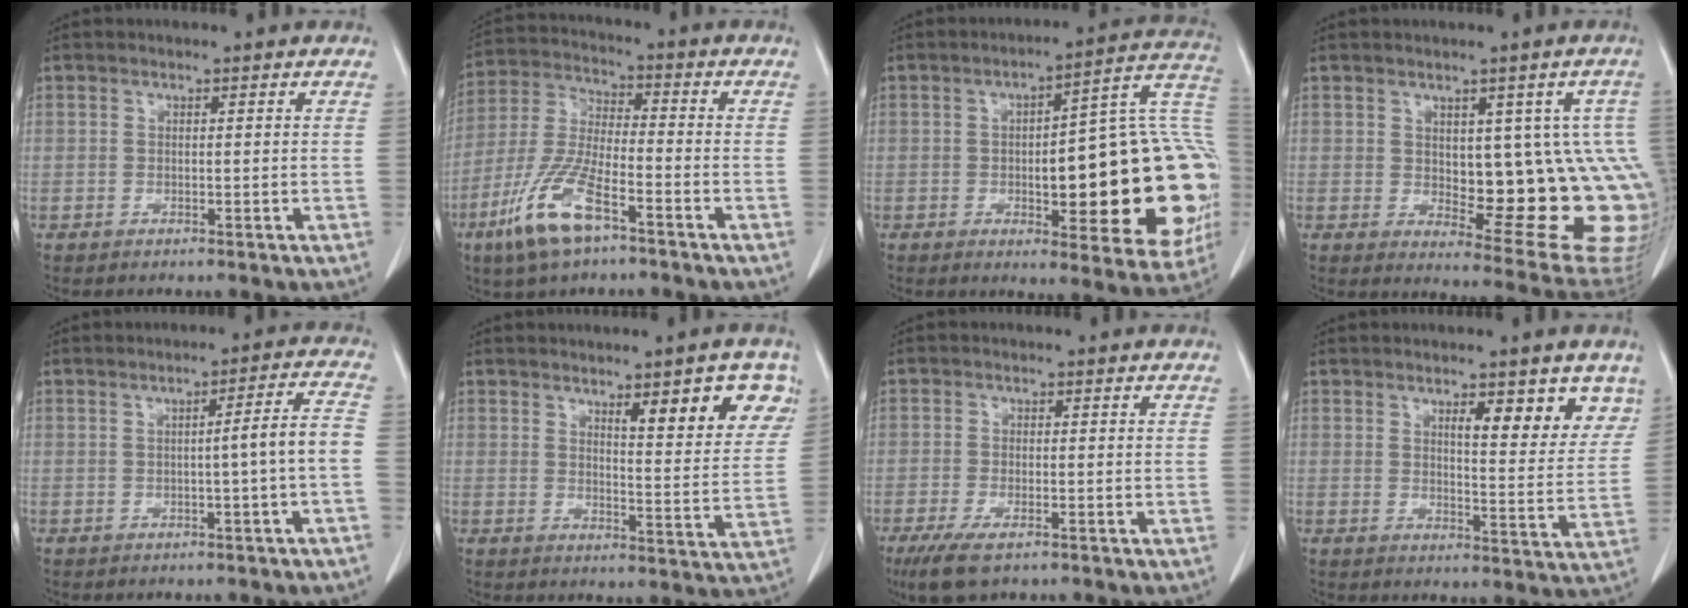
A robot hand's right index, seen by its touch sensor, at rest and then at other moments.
{"total": 12.3, "force": [-6.8, 3.1, 9.8], "torque": [-0.214, -0.017, -0.128]}
{"total": 26.4, "force": [-2.8, 6.4, 25.5], "torque": [-0.244, 0.031, -0.024]}
{"total": 15.8, "force": [0.2, 6.4, 14.4], "torque": [-0.121, 0.010, 0.022]}
{"total": 5.0, "force": [-1.2, -0.8, 4.8], "torque": [-0.064, 0.011, -0.017]}
{"total": 9.6, "force": [5.4, 1.7, 7.7], "torque": [-0.091, -0.004, 0.071]}
{"total": 6.0, "force": [-4.0, 1.7, 4.2], "torque": [-0.081, -0.014, -0.064]}
{"total": 8.4, "force": [5.4, 2.2, 6.0], "torque": [-0.065, -0.012, 0.069]}